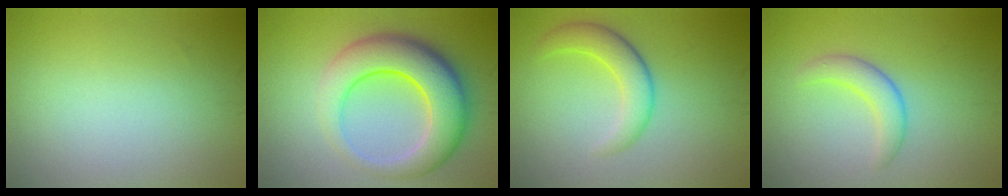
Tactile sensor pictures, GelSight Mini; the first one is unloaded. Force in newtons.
{"total": 8.7, "press": 8.7, "slide": 0.2}
{"total": 3.9, "press": 3.9, "slide": 0.2}
{"total": 2.7, "press": 2.7, "slide": 0.1}